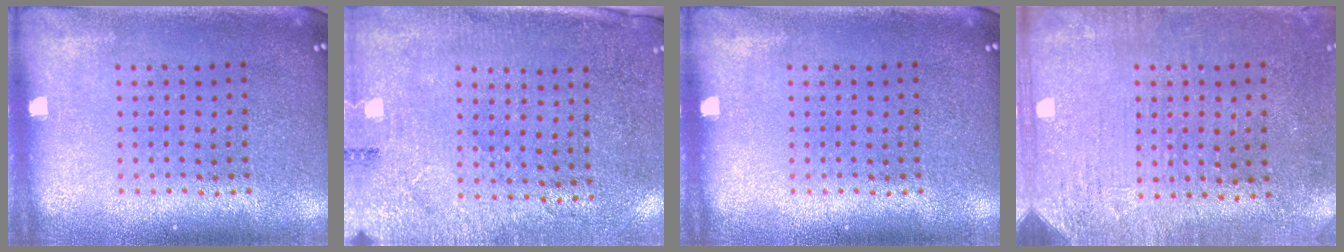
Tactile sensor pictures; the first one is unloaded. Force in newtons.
{"total": 2.7, "press": 2.3, "slide": 1.5}
{"total": 0.0}
{"total": 3.1, "press": 2.6, "slide": 1.7}